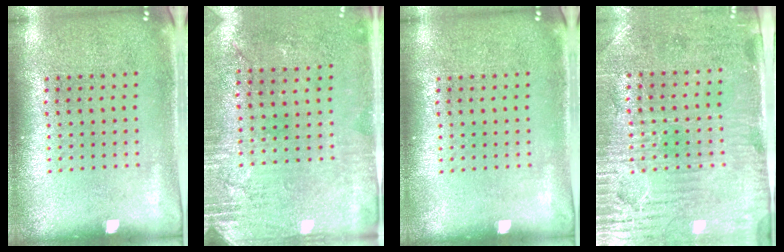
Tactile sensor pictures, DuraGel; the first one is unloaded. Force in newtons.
{"total": 2.8, "press": 2.3, "slide": 1.6}
{"total": 0.0}
{"total": 3.4, "press": 3.1, "slide": 1.5}